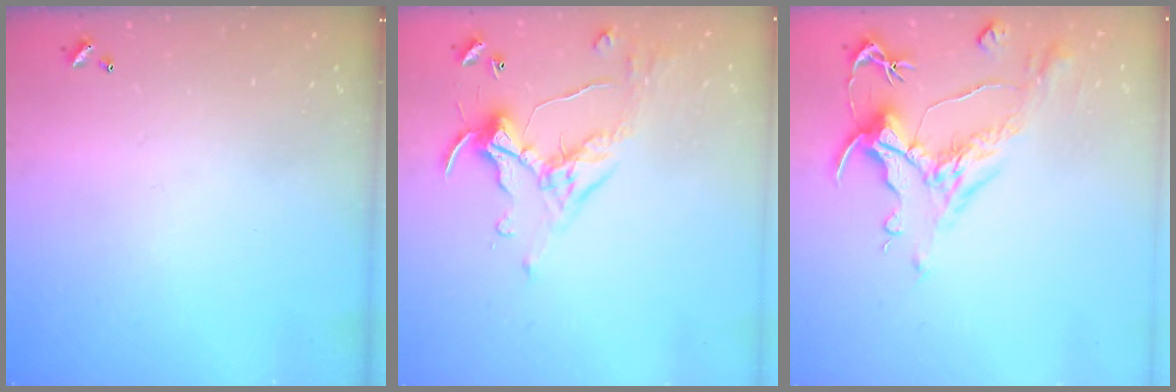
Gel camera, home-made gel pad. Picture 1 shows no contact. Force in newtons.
{"total": 1.5, "press": 1.5, "slide": 0.2}
{"total": 1.5, "press": 0.5, "slide": 1.4}